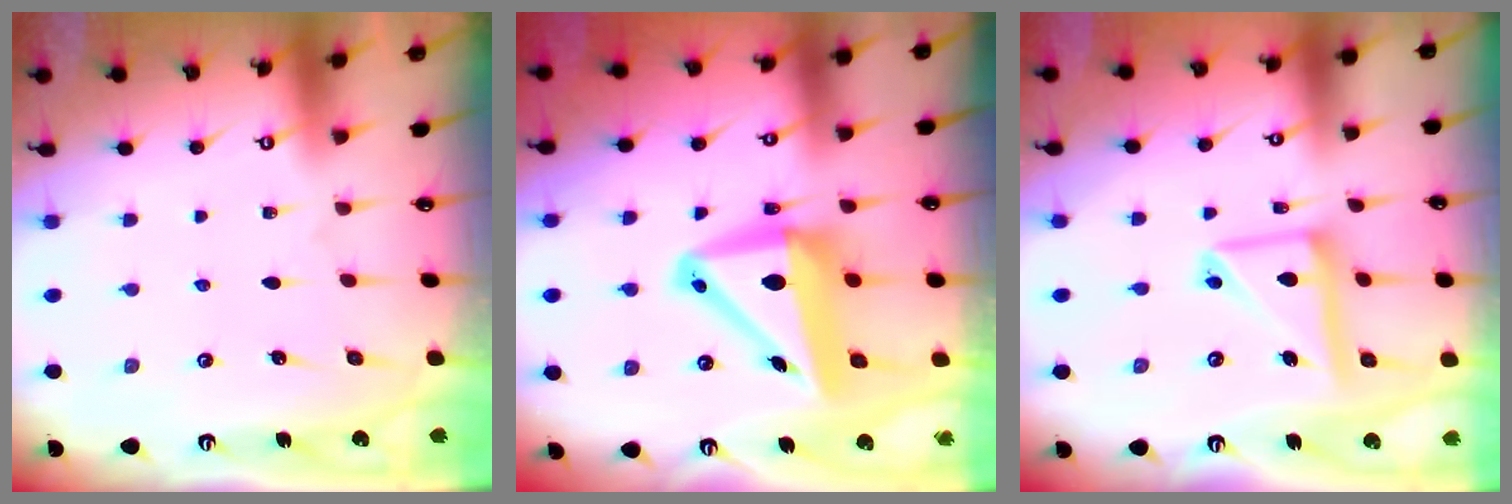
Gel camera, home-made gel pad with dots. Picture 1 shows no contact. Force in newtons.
{"total": 12.2, "press": 11.9, "slide": 2.7}
{"total": 13.2, "press": 13.2, "slide": 1.4}